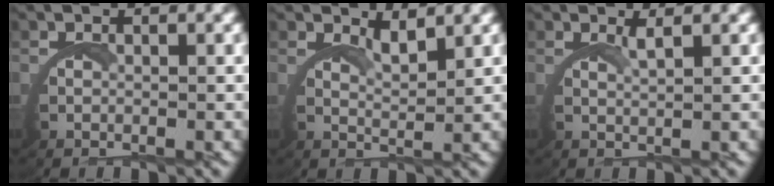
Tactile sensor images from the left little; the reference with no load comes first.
{"total": 2.7, "force": [2.5, -0.6, 0.8], "torque": [-0.021, -0.009, 0.043]}
{"total": 1.9, "force": [1.4, -0.8, 0.8], "torque": [-0.017, -0.002, 0.026]}